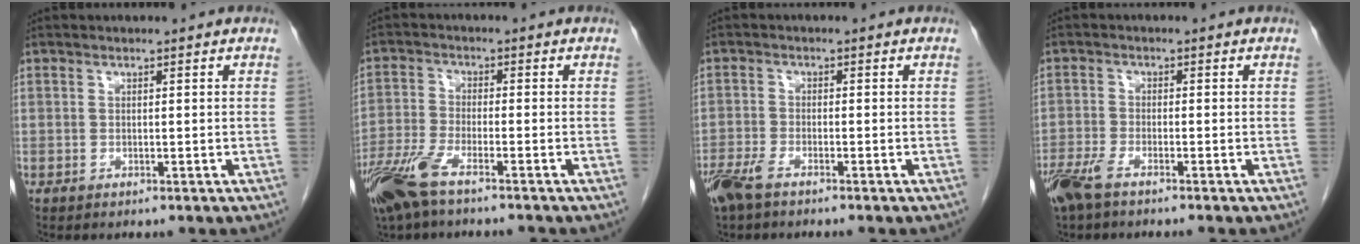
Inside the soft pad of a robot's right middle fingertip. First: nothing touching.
{"total": 8.4, "force": [-6.2, 1.6, 5.5], "torque": [-0.120, -0.018, -0.120]}
{"total": 4.6, "force": [-3.5, 1.0, 2.8], "torque": [-0.061, -0.008, -0.066]}
{"total": 5.0, "force": [-3.8, 0.8, 3.2], "torque": [-0.068, -0.010, -0.074]}